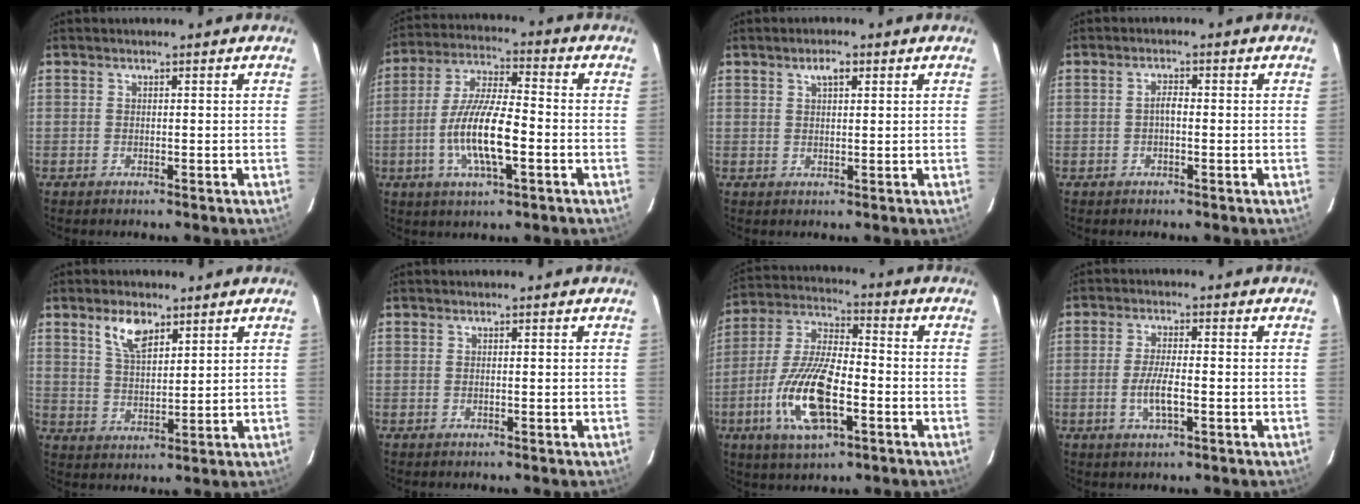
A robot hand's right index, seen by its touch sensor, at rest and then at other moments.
{"total": 12.7, "force": [-3.5, 3.2, 11.8], "torque": [-0.238, -0.005, -0.067]}
{"total": 2.6, "force": [1.4, 1.1, 1.9], "torque": [-0.033, 0.008, 0.024]}
{"total": 1.6, "force": [-0.3, 0.7, 1.4], "torque": [-0.027, 0.008, -0.008]}
{"total": 6.7, "force": [4.1, 3.1, 4.3], "torque": [-0.079, 0.006, 0.080]}
{"total": 0.0}
{"total": 15.9, "force": [-5.5, 5.9, 13.7], "torque": [-0.294, -0.011, -0.105]}
{"total": 5.2, "force": [-1.6, 1.3, 4.7], "torque": [-0.094, -0.005, -0.030]}